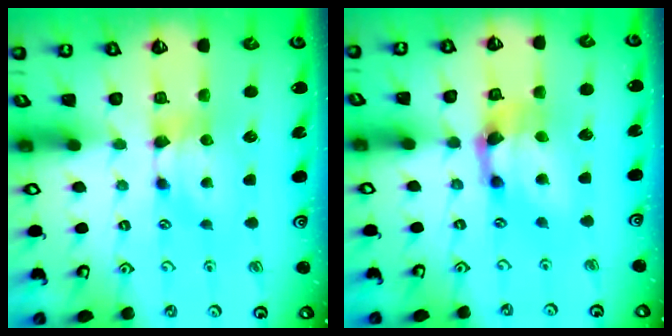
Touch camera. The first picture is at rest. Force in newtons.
{"total": 4.3, "press": 3.8, "slide": 1.9}